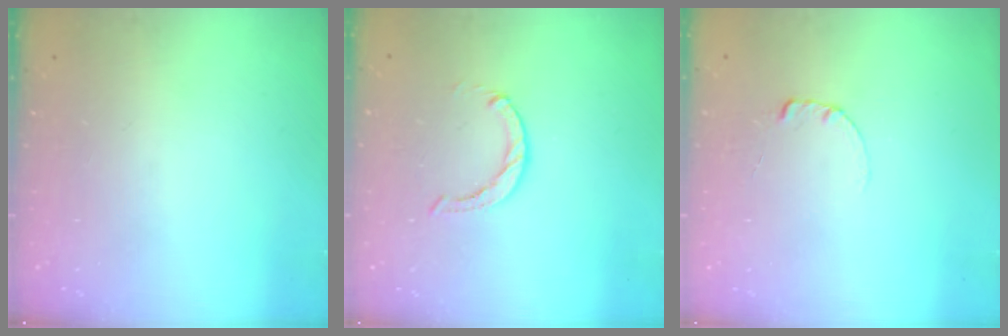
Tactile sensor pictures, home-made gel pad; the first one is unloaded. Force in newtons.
{"total": 0.0}
{"total": 0.6, "press": 0.6, "slide": 0.1}